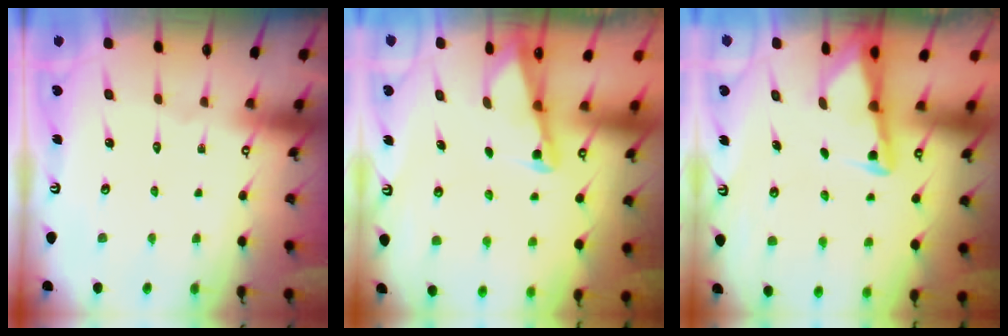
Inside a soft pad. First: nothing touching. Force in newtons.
{"total": 2.0, "press": 2.0, "slide": 0.2}
{"total": 3.1, "press": 3.1, "slide": 0.4}